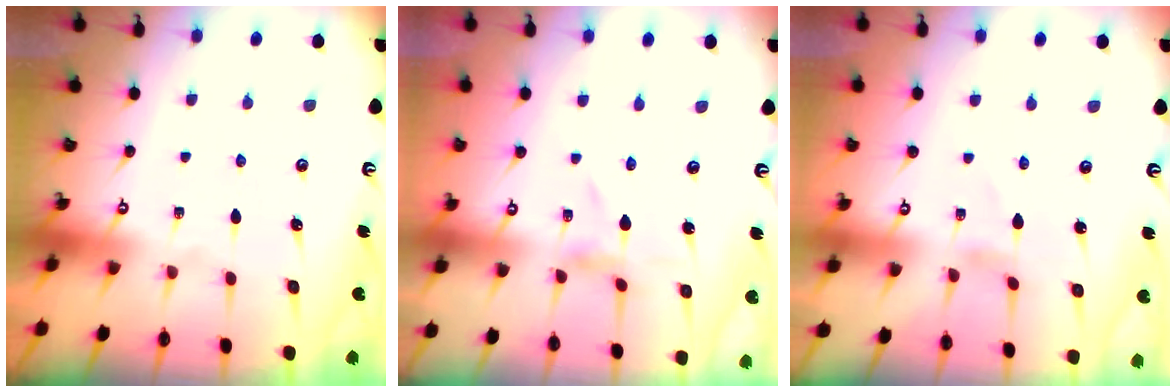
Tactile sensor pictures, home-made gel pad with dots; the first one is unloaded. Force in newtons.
{"total": 0.0}
{"total": 0.0}